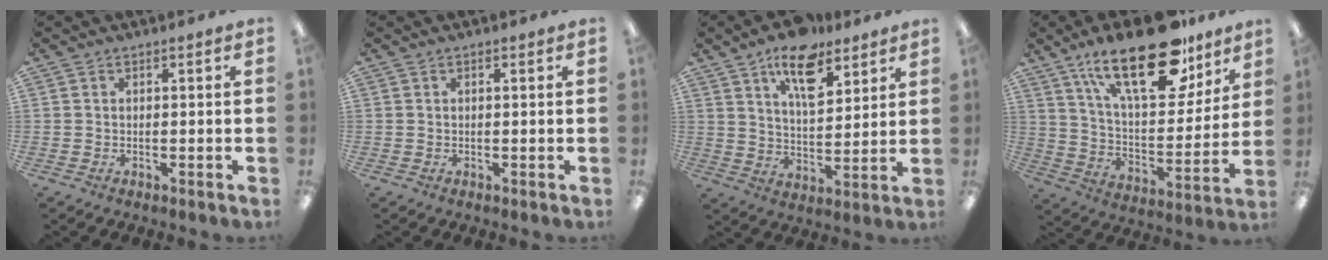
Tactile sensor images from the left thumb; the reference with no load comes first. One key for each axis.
{"total": 0.5, "fx": 0.2, "fy": 0.1, "fz": 0.5, "tx": -0.010, "ty": 0.003, "tz": 0.003}
{"total": 13.7, "fx": 8.8, "fy": 6.5, "fz": 8.3, "tx": -0.125, "ty": -0.038, "tz": 0.153}
{"total": 26.9, "fx": 16.6, "fy": 11.6, "fz": 17.7, "tx": -0.276, "ty": -0.089, "tz": 0.281}